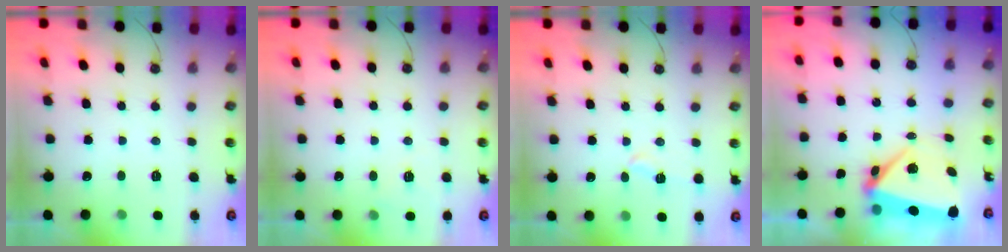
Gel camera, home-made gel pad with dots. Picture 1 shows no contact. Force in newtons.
{"total": 5.0, "press": 4.2, "slide": 2.6}
{"total": 5.2, "press": 4.7, "slide": 2.3}
{"total": 6.5, "press": 6.3, "slide": 1.6}